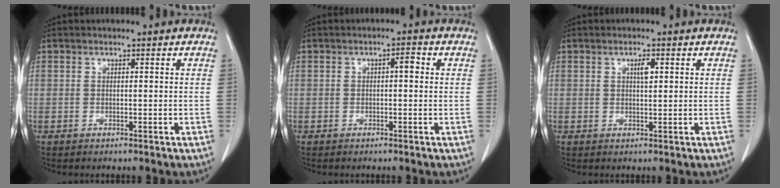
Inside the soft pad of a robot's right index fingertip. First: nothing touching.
{"total": 1.7, "force": [0.2, 0.6, 1.6], "torque": [-0.022, 0.009, 0.003]}
{"total": 1.7, "force": [0.6, 0.5, 1.6], "torque": [-0.027, 0.000, 0.010]}